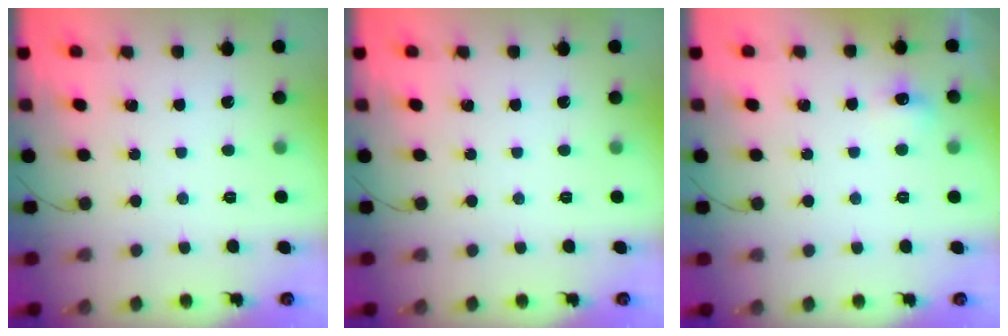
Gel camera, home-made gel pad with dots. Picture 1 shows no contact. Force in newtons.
{"total": 0.0}
{"total": 6.4, "press": 6.3, "slide": 1.3}